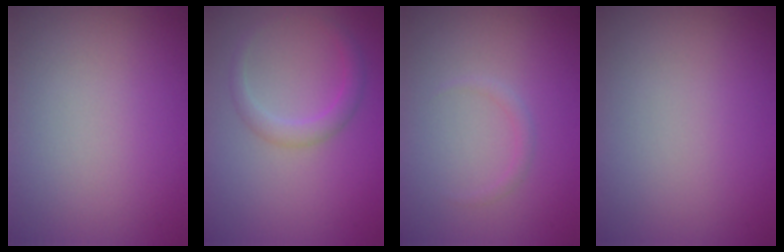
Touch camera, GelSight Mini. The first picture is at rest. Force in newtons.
{"total": 2.0, "press": 2.0, "slide": 0.1}
{"total": 0.7, "press": 0.7, "slide": 0.1}
{"total": 0.0}